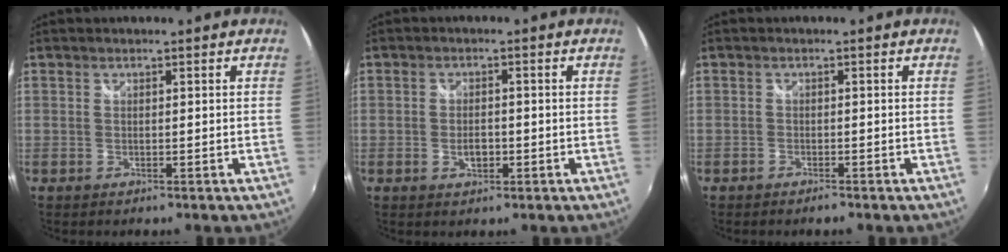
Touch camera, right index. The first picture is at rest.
{"total": 2.9, "force": [-0.9, 1.8, 2.1], "torque": [-0.035, -0.003, -0.014]}
{"total": 1.2, "force": [-1.1, -0.3, 0.4], "torque": [-0.009, -0.003, -0.024]}